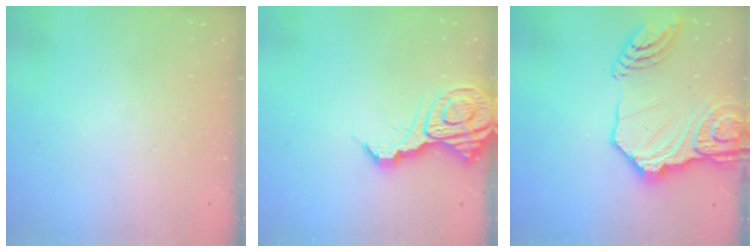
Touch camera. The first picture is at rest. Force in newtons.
{"total": 14.0, "press": 13.9, "slide": 1.6}
{"total": 21.1, "press": 21.0, "slide": 2.4}